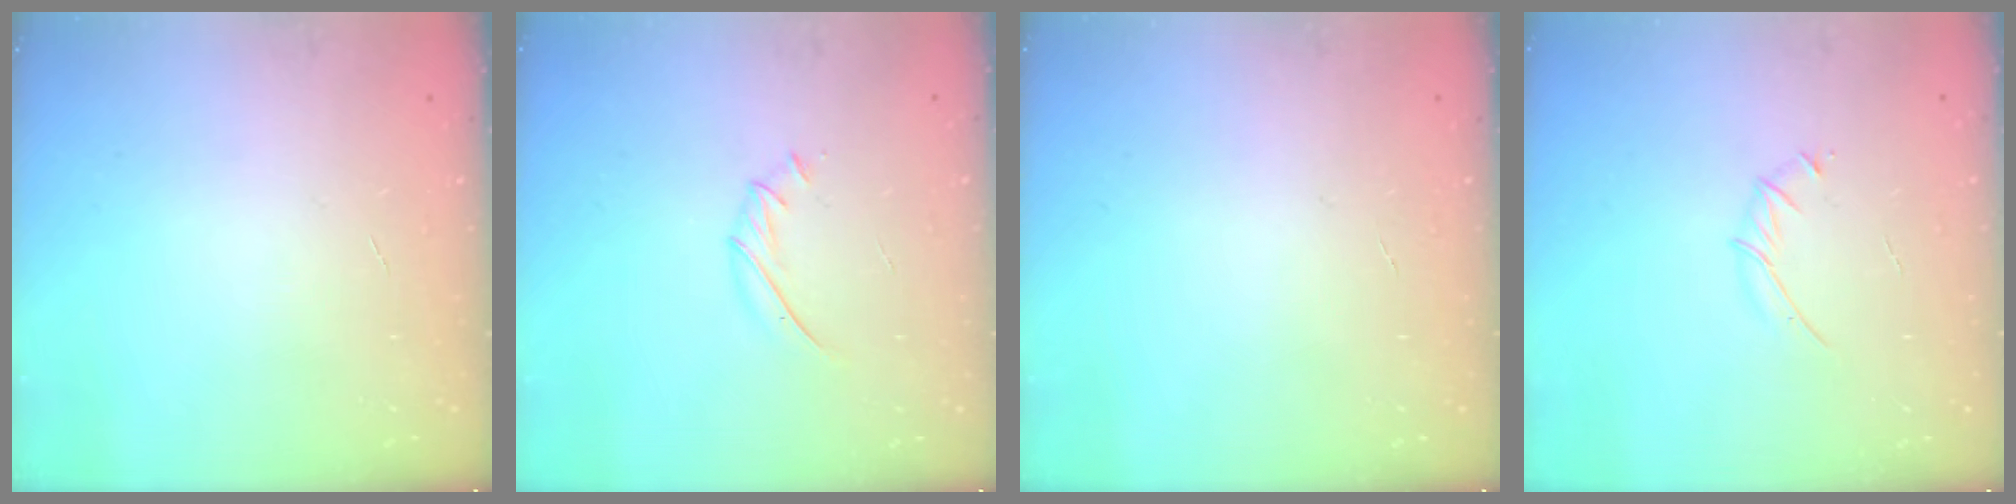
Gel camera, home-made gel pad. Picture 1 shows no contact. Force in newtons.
{"total": 6.4, "press": 6.2, "slide": 1.8}
{"total": 0.0}
{"total": 3.3, "press": 3.2, "slide": 0.9}